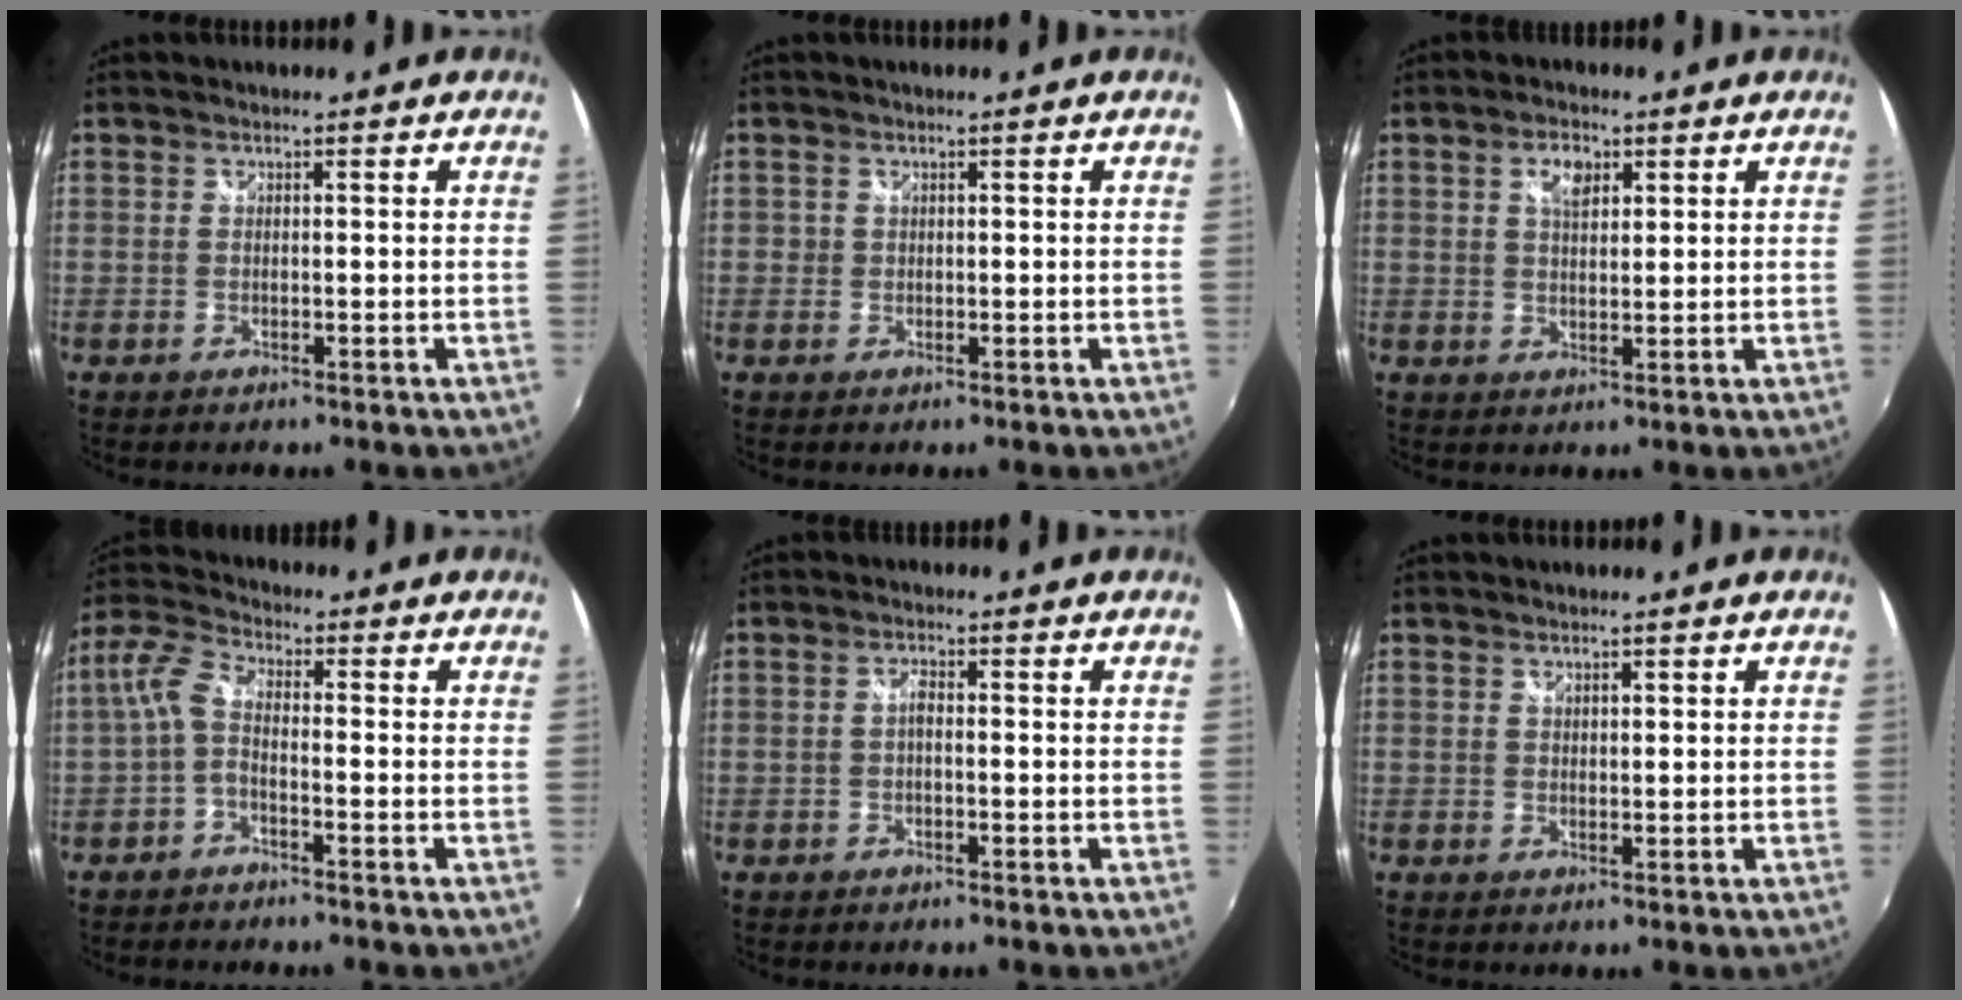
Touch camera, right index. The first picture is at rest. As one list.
[{"total": 1.1, "force": [-0.3, 1.0, 0.2], "torque": [-0.003, -0.001, -0.007]}, {"total": 4.1, "force": [1.8, 2.2, 2.9], "torque": [-0.049, 0.008, 0.031]}, {"total": 4.9, "force": [-1.7, 2.1, 4.1], "torque": [-0.104, 0.015, -0.038]}, {"total": 1.6, "force": [-0.3, 0.7, 1.4], "torque": [-0.027, 0.006, -0.008]}, {"total": 0.8, "force": [0.6, 0.4, 0.3], "torque": [-0.003, 0.001, 0.010]}]